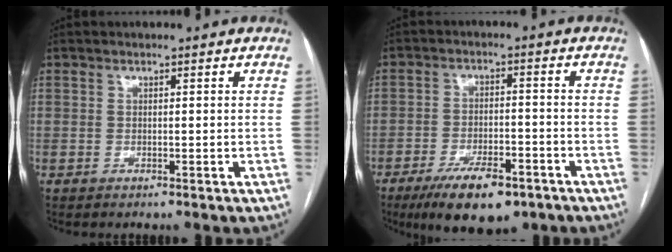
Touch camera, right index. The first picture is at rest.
{"total": 10.8, "force": [-7.2, 3.8, 7.2], "torque": [-0.120, -0.010, -0.114]}